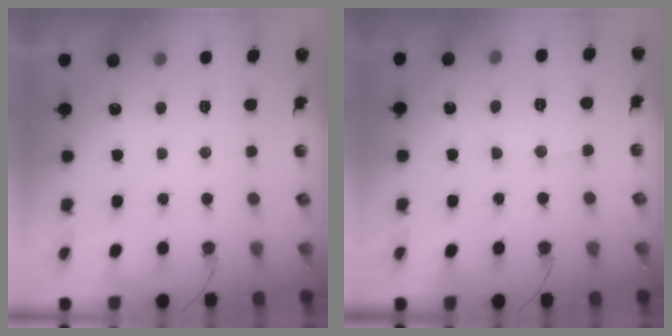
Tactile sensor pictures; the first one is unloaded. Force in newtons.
{"total": 9.1, "press": 9.1, "slide": 0.5}